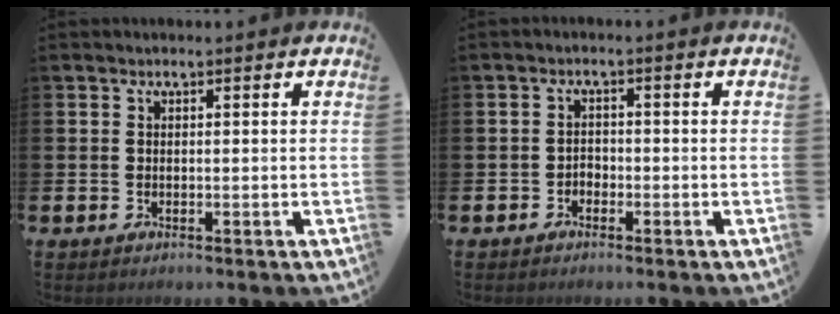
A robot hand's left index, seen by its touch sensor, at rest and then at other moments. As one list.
[{"total": 1.5, "force": [-1.2, 1.0, 0.1], "torque": [-0.002, 0.002, -0.027]}]